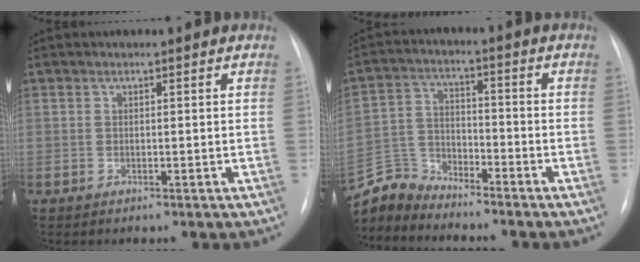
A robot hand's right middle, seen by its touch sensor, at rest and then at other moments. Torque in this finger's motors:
{"motor_torque": [0.44, -0.45, -0.02, 0.00]}